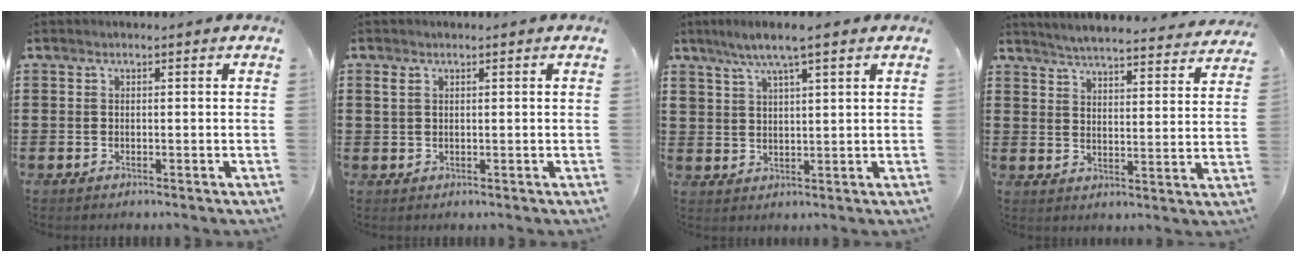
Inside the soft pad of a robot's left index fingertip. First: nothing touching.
{"total": 1.4, "force": [0.7, 0.7, 0.9], "torque": [-0.021, 0.003, 0.014]}
{"total": 5.5, "force": [4.0, 0.6, 3.7], "torque": [-0.079, -0.003, 0.071]}
{"total": 4.4, "force": [4.3, -0.5, 0.6], "torque": [-0.034, -0.033, 0.071]}